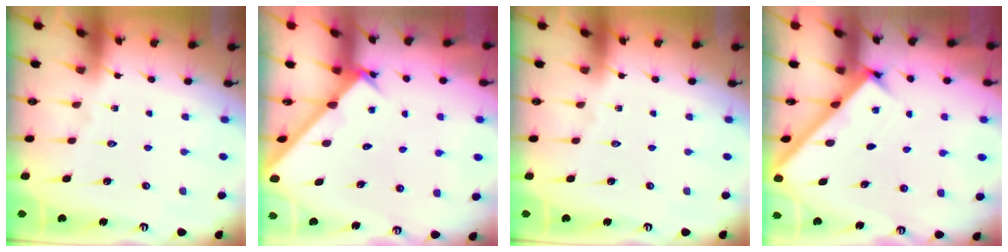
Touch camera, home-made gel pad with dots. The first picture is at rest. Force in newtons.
{"total": 2.2, "press": 2.2, "slide": 0.2}
{"total": 0.0}
{"total": 2.8, "press": 2.8, "slide": 0.4}